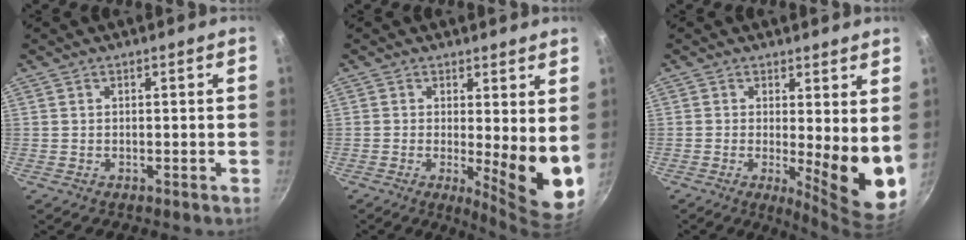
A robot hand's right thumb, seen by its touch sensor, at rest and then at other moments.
{"total": 10.3, "force": [0.5, 3.0, 9.8], "torque": [-0.120, -0.035, 0.010]}
{"total": 10.8, "force": [0.5, 3.2, 10.3], "torque": [-0.124, -0.036, 0.010]}